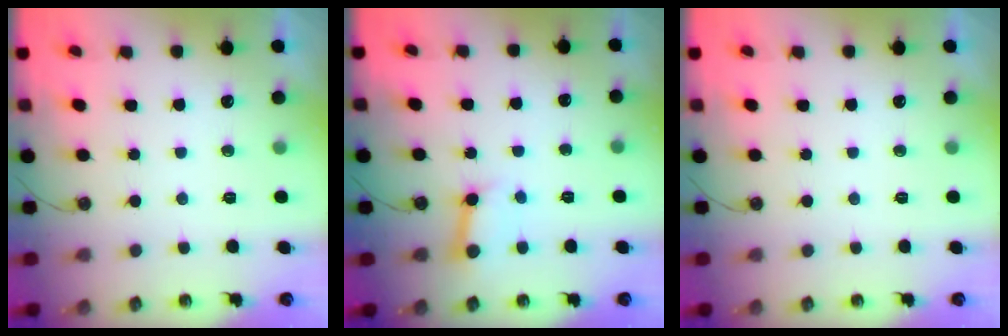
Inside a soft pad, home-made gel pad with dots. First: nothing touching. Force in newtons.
{"total": 5.1, "press": 5.0, "slide": 0.7}
{"total": 0.0}